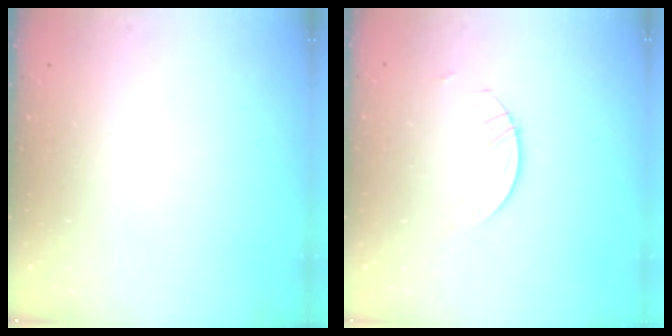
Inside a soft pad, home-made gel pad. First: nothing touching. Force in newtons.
{"total": 2.2, "press": 2.2, "slide": 0.2}